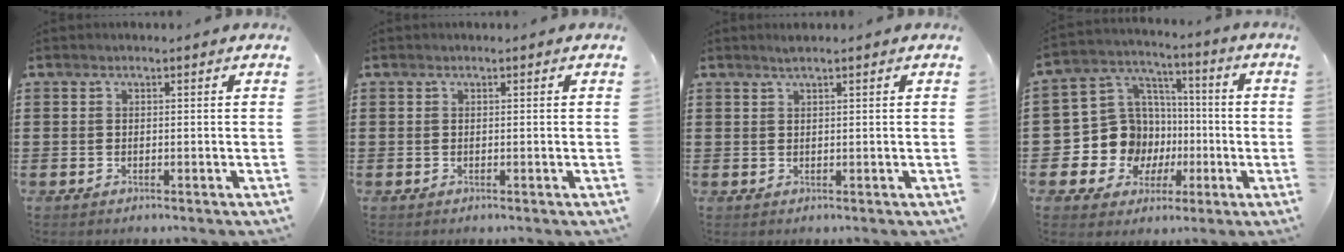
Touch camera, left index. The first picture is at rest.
{"total": 0.0}
{"total": 1.2, "force": [1.0, 0.0, 0.8], "torque": [-0.015, 0.001, 0.018]}
{"total": 11.5, "force": [-1.9, 10.9, 3.0], "torque": [-0.111, -0.001, -0.026]}